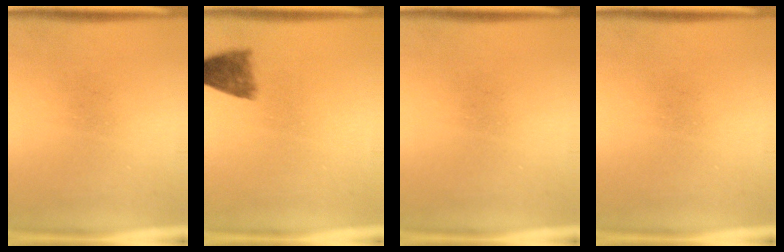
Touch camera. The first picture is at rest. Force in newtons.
{"total": 4.0}
{"total": 0.0}
{"total": 0.0}